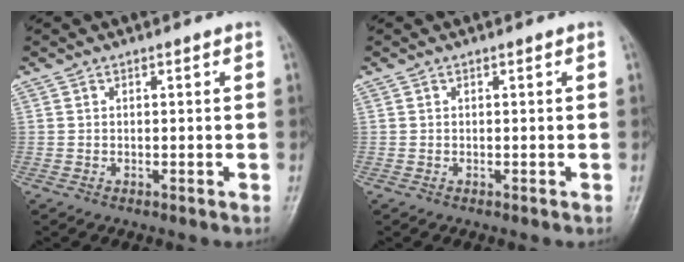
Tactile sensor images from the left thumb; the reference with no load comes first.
{"total": 0.0}